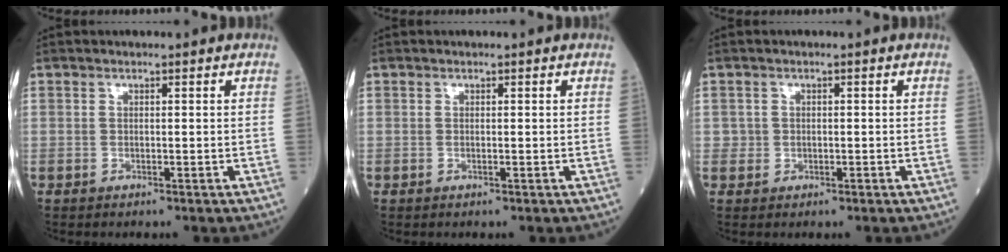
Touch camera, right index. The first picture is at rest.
{"total": 0.0}
{"total": 1.2, "force": [0.0, 1.2, 0.1], "torque": [0.005, 0.004, -0.002]}